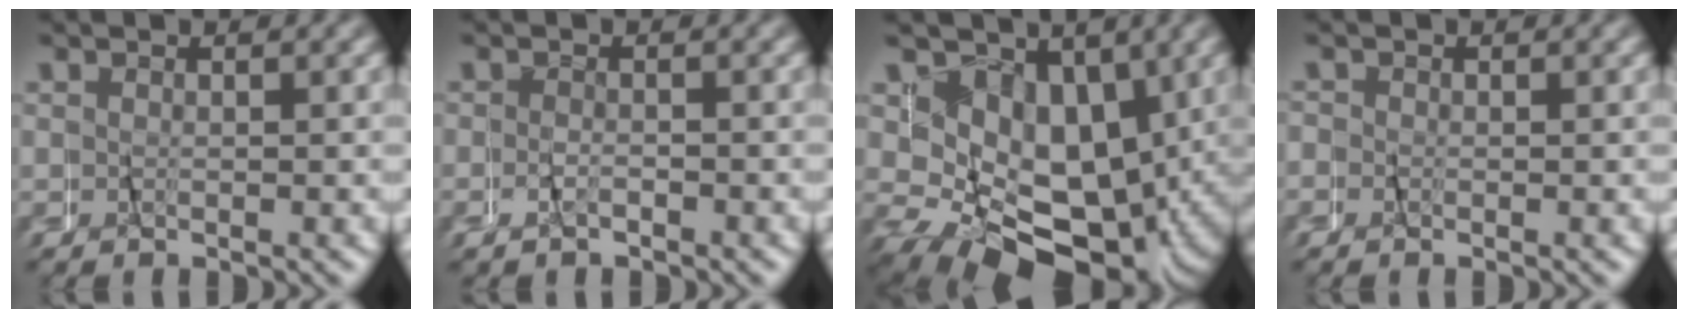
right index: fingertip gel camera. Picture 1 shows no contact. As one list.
[{"total": 1.6, "force": [-0.5, 1.3, 0.8], "torque": [-0.012, 0.002, -0.014]}, {"total": 12.9, "force": [-2.0, 9.4, 8.7], "torque": [-0.154, -0.036, -0.026]}, {"total": 1.6, "force": [-0.3, 1.5, 0.7], "torque": [-0.020, -0.003, -0.008]}]